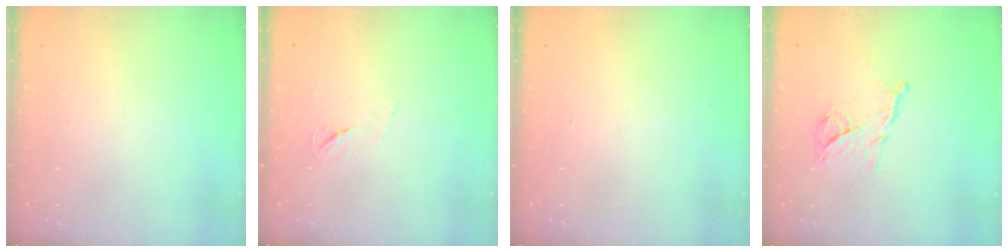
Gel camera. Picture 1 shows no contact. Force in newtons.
{"total": 3.6, "press": 3.6, "slide": 0.5}
{"total": 1.7, "press": 1.7, "slide": 0.1}
{"total": 10.0, "press": 10.0, "slide": 1.0}